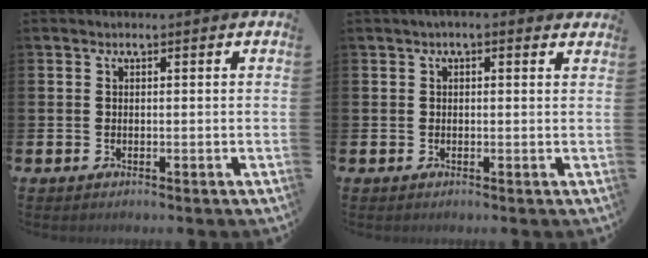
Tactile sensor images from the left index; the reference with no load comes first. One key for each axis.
{"total": 1.0, "fx": 0.7, "fy": 0.4, "fz": 0.6, "tx": -0.001, "ty": 0.002, "tz": 0.008}